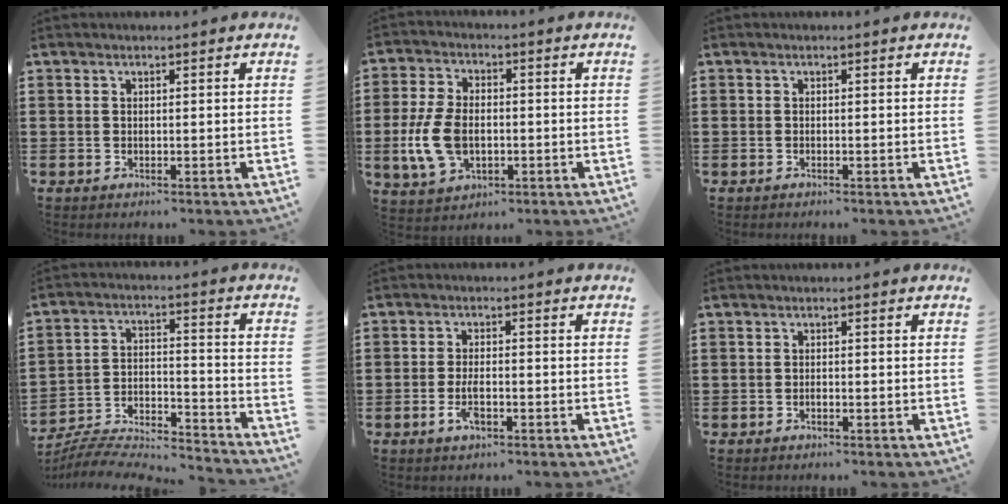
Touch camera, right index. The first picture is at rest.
{"total": 8.1, "force": [-1.4, 5.0, 6.2], "torque": [-0.158, -0.003, -0.033]}
{"total": 0.0}
{"total": 5.9, "force": [-5.8, 0.8, 0.9], "torque": [-0.016, 0.001, -0.117]}
{"total": 3.6, "force": [-1.4, 1.2, 3.1], "torque": [-0.069, -0.005, -0.028]}
{"total": 0.7, "force": [-0.4, 0.2, 0.5], "torque": [-0.012, -0.007, -0.006]}